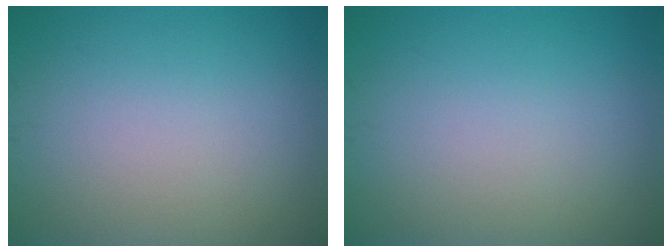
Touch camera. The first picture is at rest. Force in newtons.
{"total": 0.0}